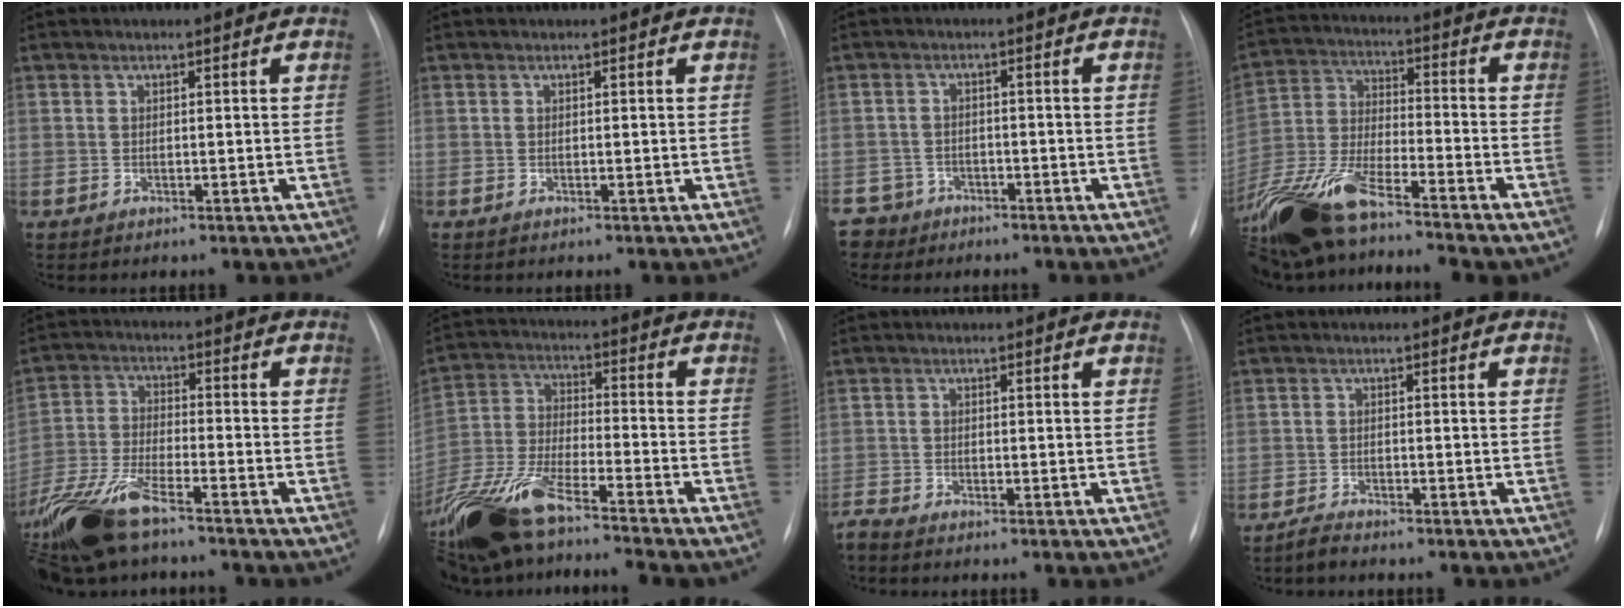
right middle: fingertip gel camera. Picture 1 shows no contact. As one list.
[{"total": 0.0}, {"total": 5.5, "force": [-4.1, 3.6, -0.6], "torque": [0.009, 0.002, -0.074]}, {"total": 16.6, "force": [-12.6, 2.8, 10.5], "torque": [-0.240, -0.023, -0.237]}, {"total": 12.6, "force": [-9.5, 2.9, 7.6], "torque": [-0.165, -0.018, -0.178]}, {"total": 17.8, "force": [-13.8, 1.7, 11.1], "torque": [-0.255, -0.029, -0.256]}, {"total": 0.0}, {"total": 1.7, "force": [-1.6, 0.1, 0.4], "torque": [-0.011, -0.004, -0.031]}]